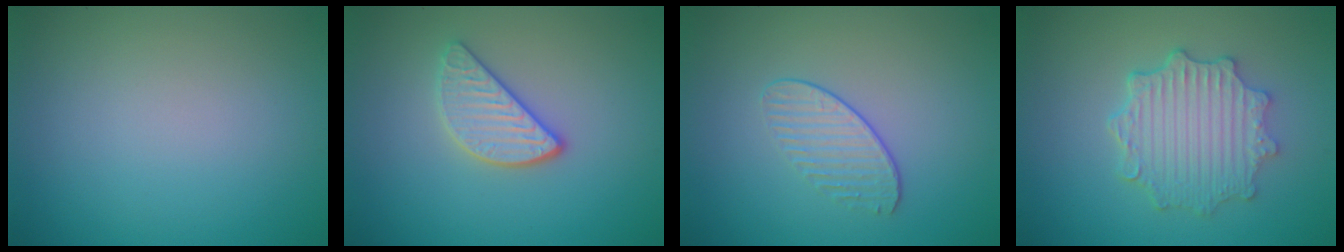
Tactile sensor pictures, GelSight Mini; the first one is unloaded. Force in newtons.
{"total": 2.9, "press": 2.7, "slide": 1.2}
{"total": 1.8, "press": 1.3, "slide": 1.1}
{"total": 5.2, "press": 4.2, "slide": 3.0}